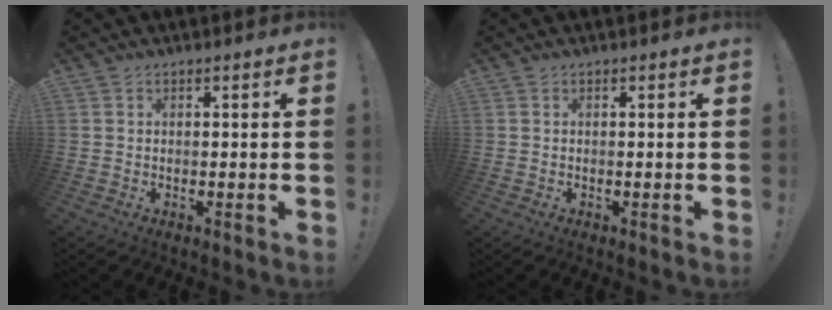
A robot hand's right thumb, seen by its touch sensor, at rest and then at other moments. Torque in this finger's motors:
{"motor_torque": [0.00, 0.00, 0.00, 0.00, 0.00]}